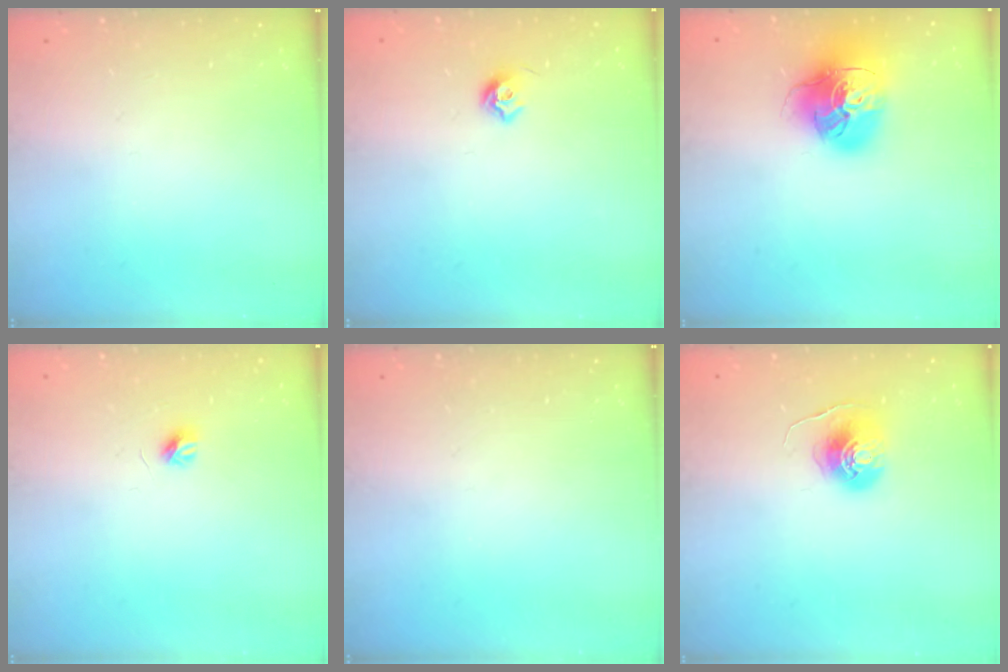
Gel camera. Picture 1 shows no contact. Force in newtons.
{"total": 6.0, "press": 5.9, "slide": 1.0}
{"total": 19.5, "press": 19.4, "slide": 2.2}
{"total": 3.6, "press": 3.6, "slide": 0.4}
{"total": 0.0}
{"total": 7.7, "press": 7.7, "slide": 0.4}